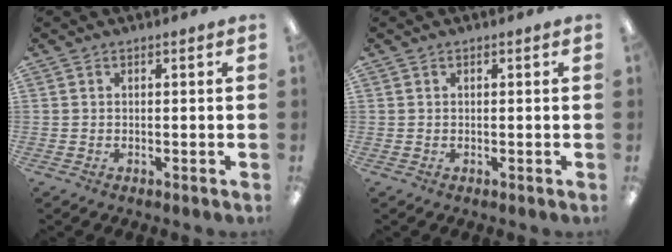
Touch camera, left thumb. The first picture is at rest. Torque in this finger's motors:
{"motor_torque": [0.00, 0.00, -0.05, -0.04, 0.00]}